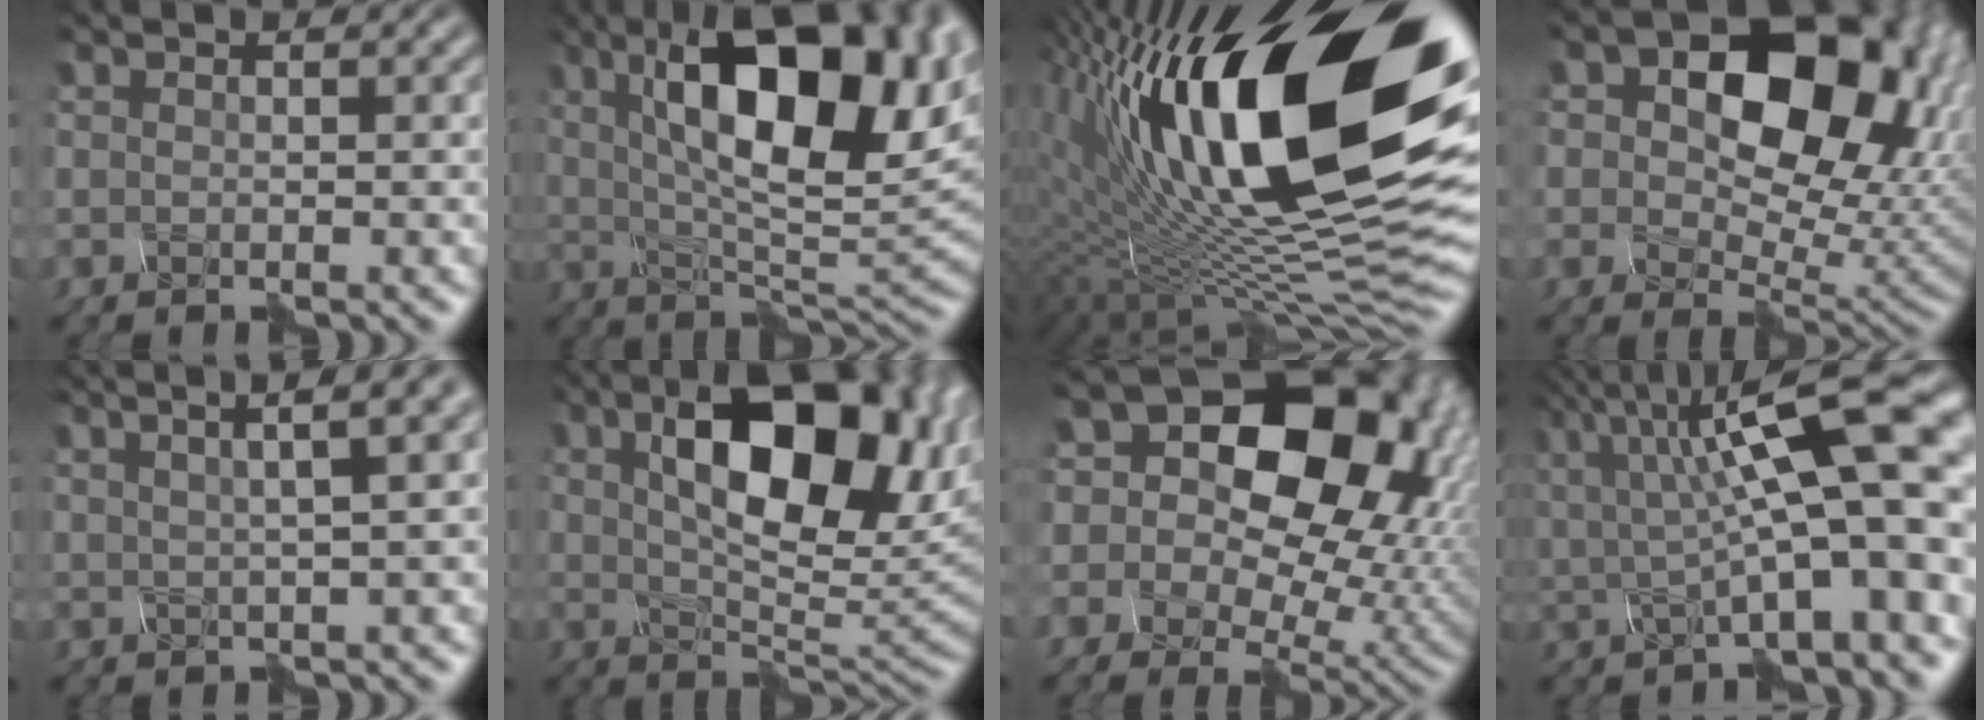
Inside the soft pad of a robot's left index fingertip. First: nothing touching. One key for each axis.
{"total": 15.1, "fx": 4.6, "fy": 5.8, "fz": 13.2, "tx": -0.206, "ty": 0.012, "tz": 0.079}
{"total": 19.3, "fx": 6.1, "fy": 7.6, "fz": 16.7, "tx": -0.273, "ty": 0.025, "tz": 0.115}
{"total": 12.4, "fx": 2.6, "fy": 8.3, "fz": 8.9, "tx": -0.126, "ty": 0.001, "tz": 0.059}
{"total": 7.5, "fx": 3.9, "fy": 2.2, "fz": 6.0, "tx": -0.061, "ty": 0.048, "tz": 0.033}
{"total": 12.6, "fx": 3.6, "fy": 5.9, "fz": 10.6, "tx": -0.154, "ty": 0.011, "tz": 0.066}
{"total": 18.6, "fx": 5.8, "fy": 13.3, "fz": 11.6, "tx": -0.189, "ty": 0.046, "tz": 0.105}
{"total": 11.7, "fx": 1.8, "fy": 4.2, "fz": 10.7, "tx": -0.181, "ty": 0.017, "tz": 0.040}